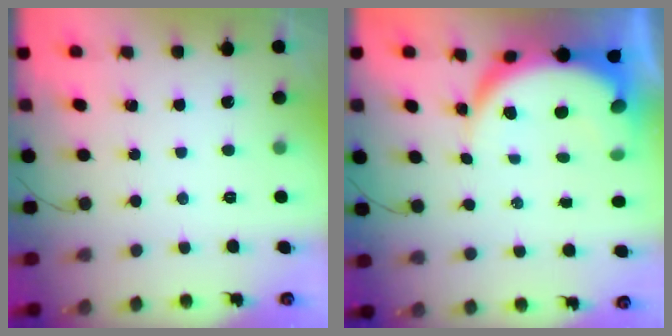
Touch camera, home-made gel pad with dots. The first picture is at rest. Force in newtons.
{"total": 10.4, "press": 10.3, "slide": 1.3}